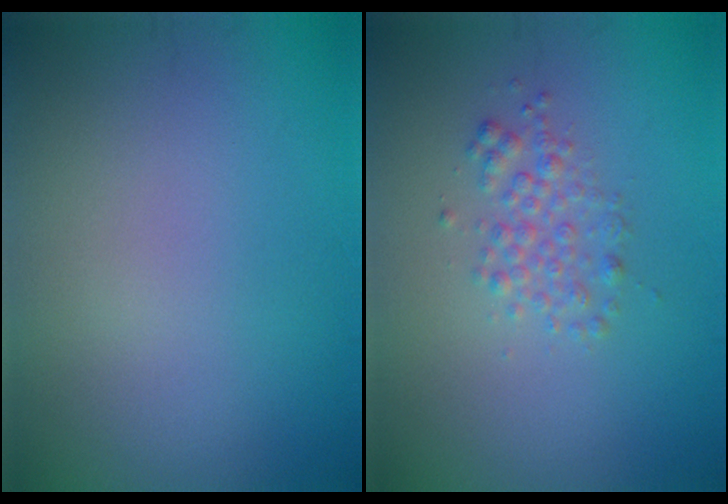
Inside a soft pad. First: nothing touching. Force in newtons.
{"total": 2.0, "press": 2.0, "slide": 0.0}